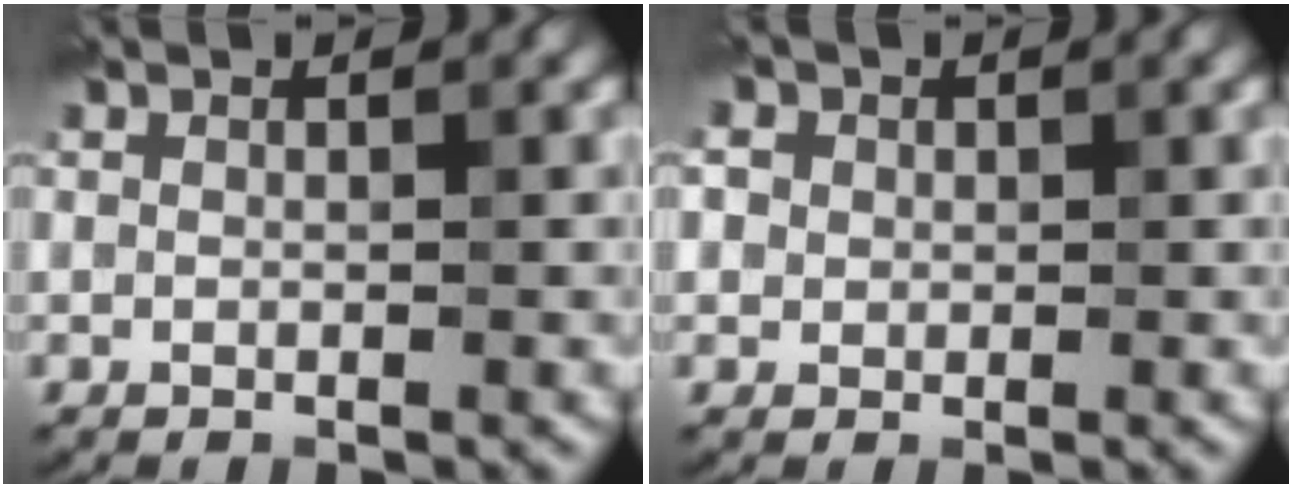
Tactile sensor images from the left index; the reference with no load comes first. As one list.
[{"total": 5.8, "force": [2.6, 4.5, 2.6], "torque": [-0.041, 0.028, 0.010]}]